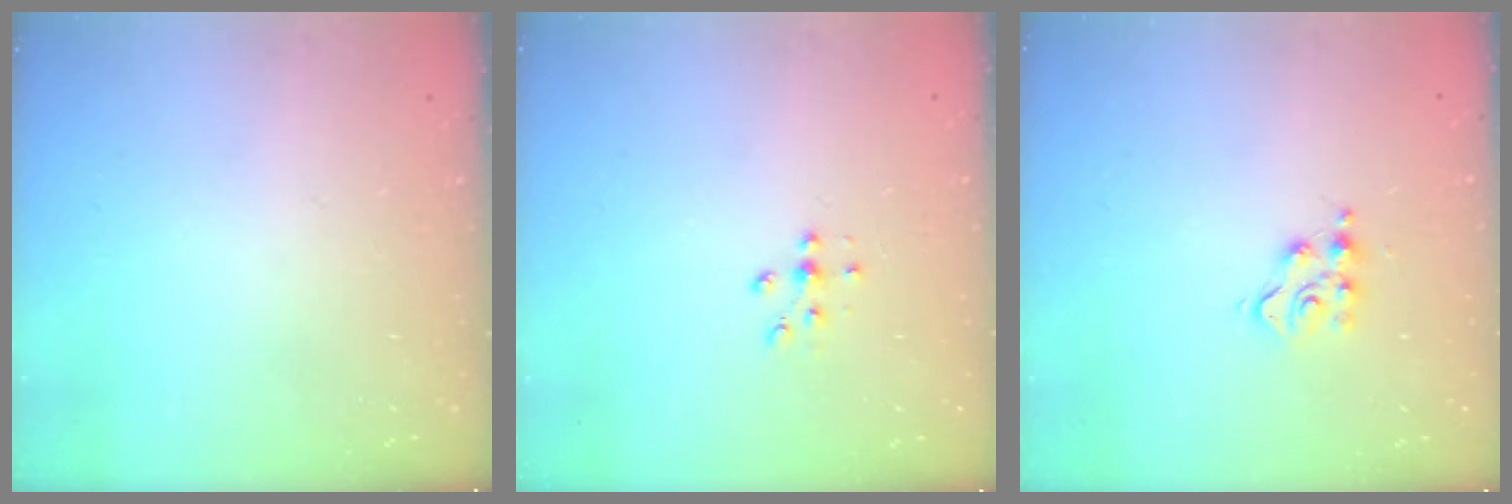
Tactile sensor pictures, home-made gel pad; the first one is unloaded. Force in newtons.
{"total": 5.5, "press": 5.4, "slide": 1.1}
{"total": 6.1, "press": 6.1, "slide": 0.5}